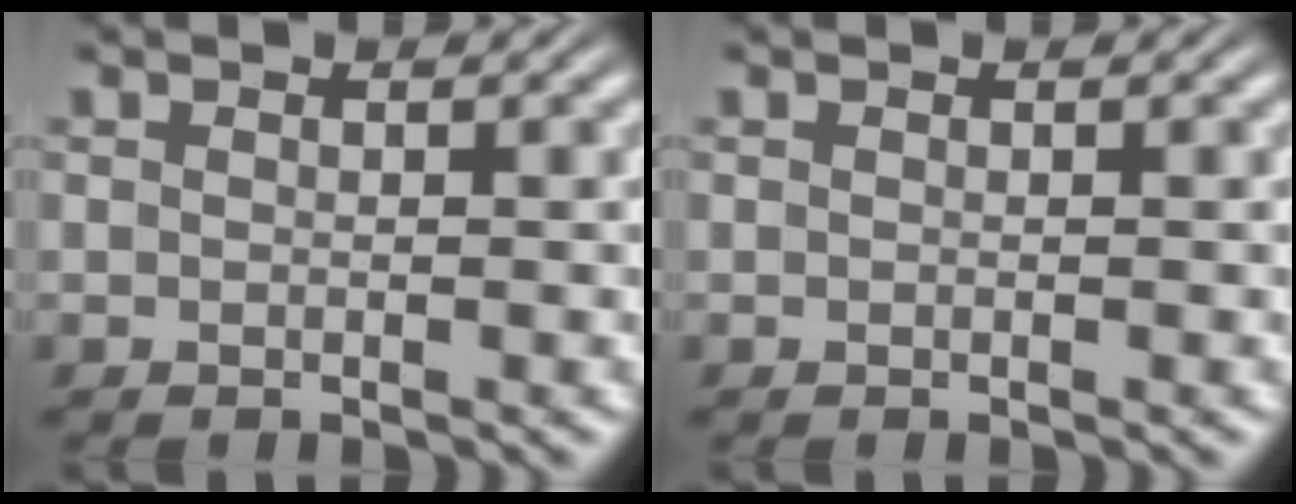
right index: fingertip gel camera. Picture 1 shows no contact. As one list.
[{"total": 0.0}]